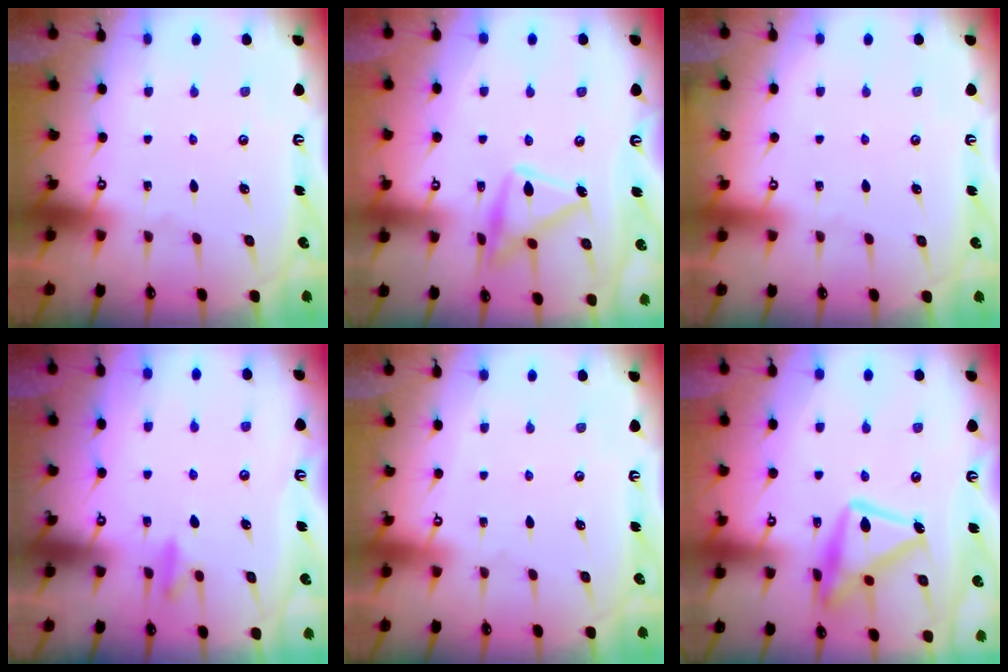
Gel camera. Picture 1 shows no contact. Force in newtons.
{"total": 16.9, "press": 16.8, "slide": 1.0}
{"total": 3.9, "press": 3.9, "slide": 0.1}
{"total": 8.5, "press": 8.4, "slide": 1.5}
{"total": 3.9, "press": 3.9, "slide": 0.1}
{"total": 17.2, "press": 17.2, "slide": 1.1}